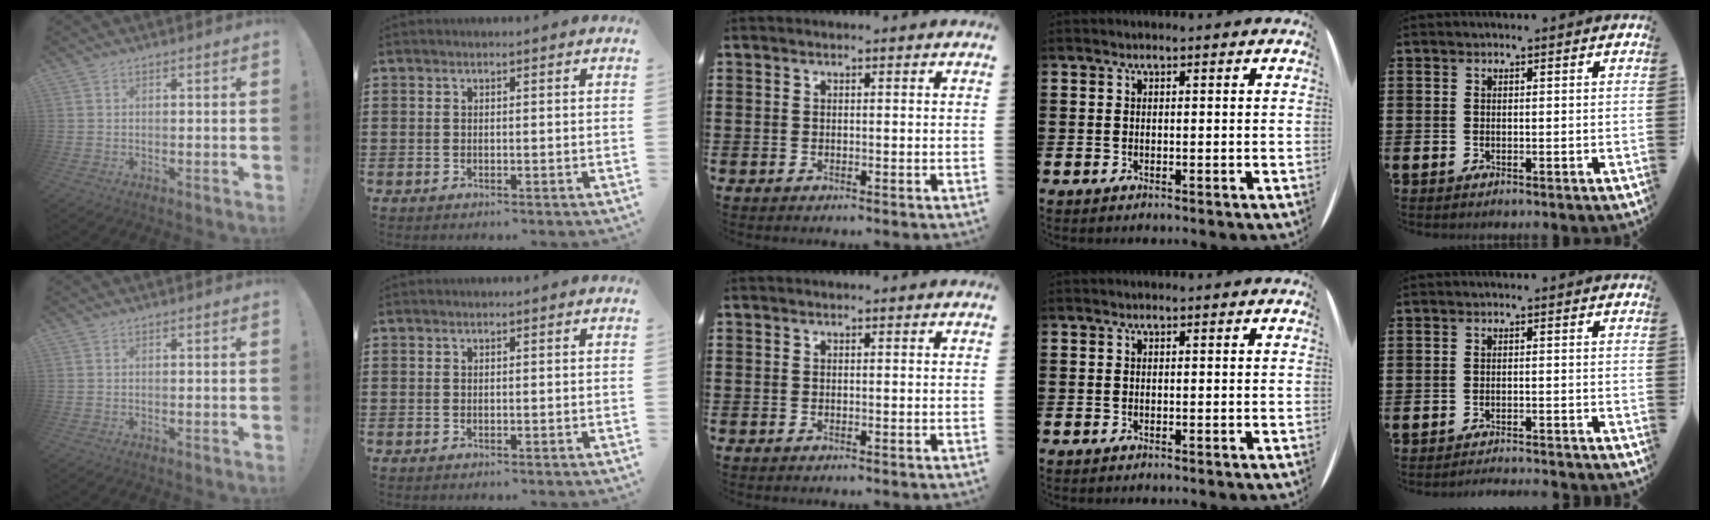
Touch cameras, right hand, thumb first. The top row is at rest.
{"little": {"total": 1.5, "force": [-1.5, -0.2, 0.0], "torque": [-0.001, 0.005, -0.032]}}